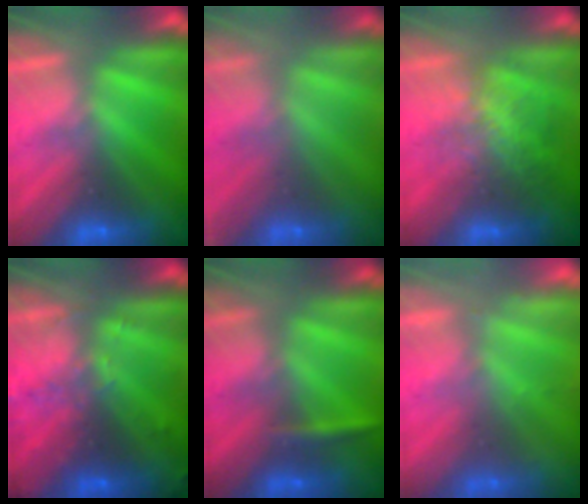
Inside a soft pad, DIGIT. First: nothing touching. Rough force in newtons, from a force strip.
{"total": 2.3}
{"total": 2.8}
{"total": 2.9}
{"total": 2.3}
{"total": 2.3}